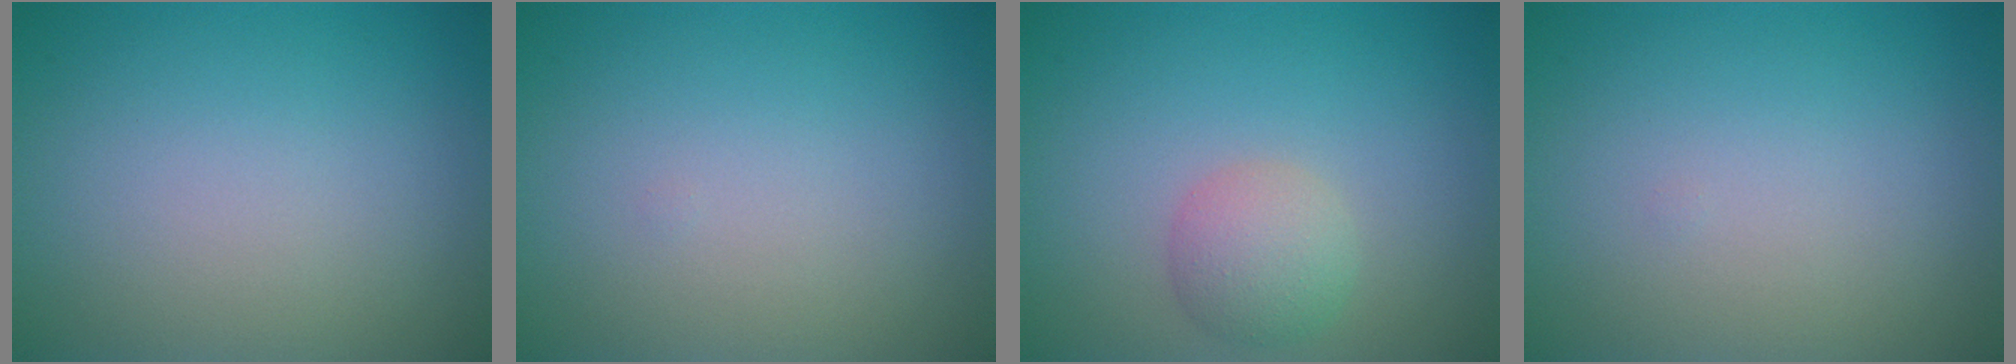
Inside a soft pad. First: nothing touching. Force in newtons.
{"total": 0.0}
{"total": 2.8, "press": 2.8, "slide": 0.2}
{"total": 0.0}